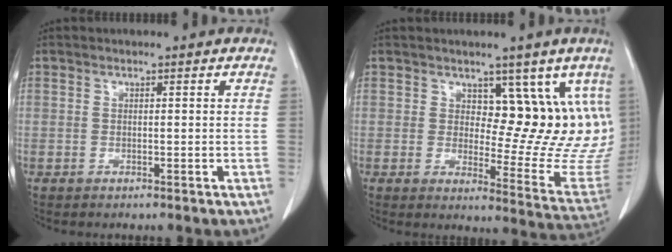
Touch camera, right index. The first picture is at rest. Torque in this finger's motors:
{"motor_torque": [0.17, 0.32, 0.20, 0.01]}